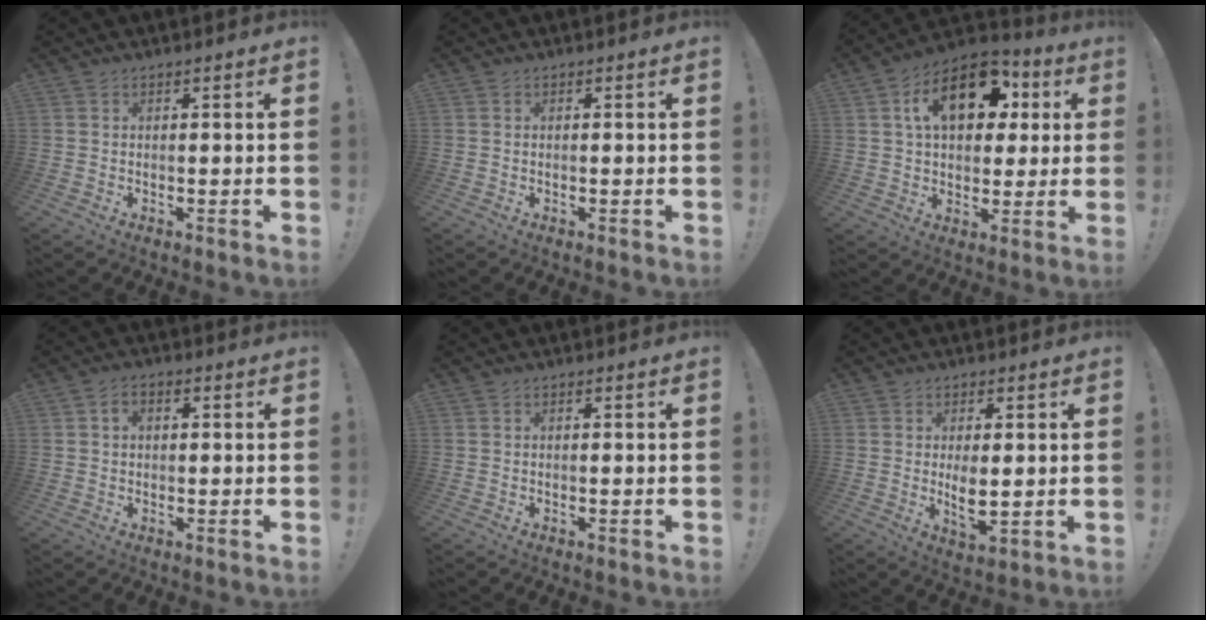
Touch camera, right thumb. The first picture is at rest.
{"total": 0.0}
{"total": 18.1, "force": [6.2, 11.2, 12.8], "torque": [-0.195, -0.006, 0.109]}
{"total": 2.7, "force": [0.3, 2.1, 1.7], "torque": [-0.024, 0.004, 0.004]}
{"total": 0.0}
{"total": 6.2, "force": [0.4, 2.8, 5.5], "torque": [-0.080, -0.017, 0.004]}